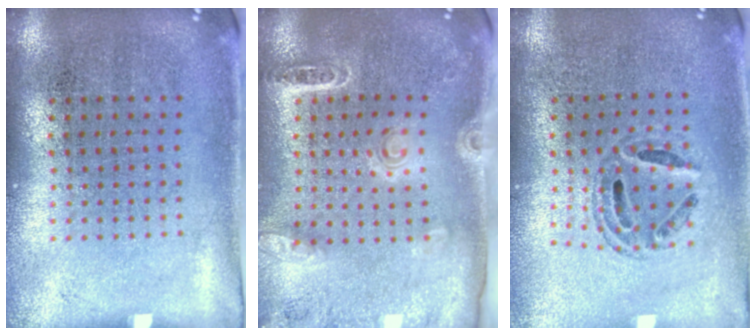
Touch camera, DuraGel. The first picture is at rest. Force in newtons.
{"total": 1.7, "press": 1.7, "slide": 0.1}
{"total": 0.8, "press": 0.8, "slide": 0.2}